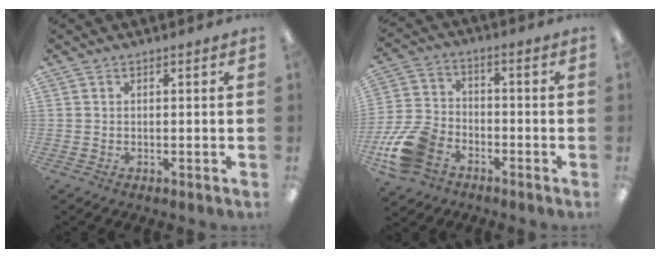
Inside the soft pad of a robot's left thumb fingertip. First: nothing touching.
{"total": 12.9, "force": [-6.7, 8.7, 6.9], "torque": [-0.148, 0.042, -0.120]}